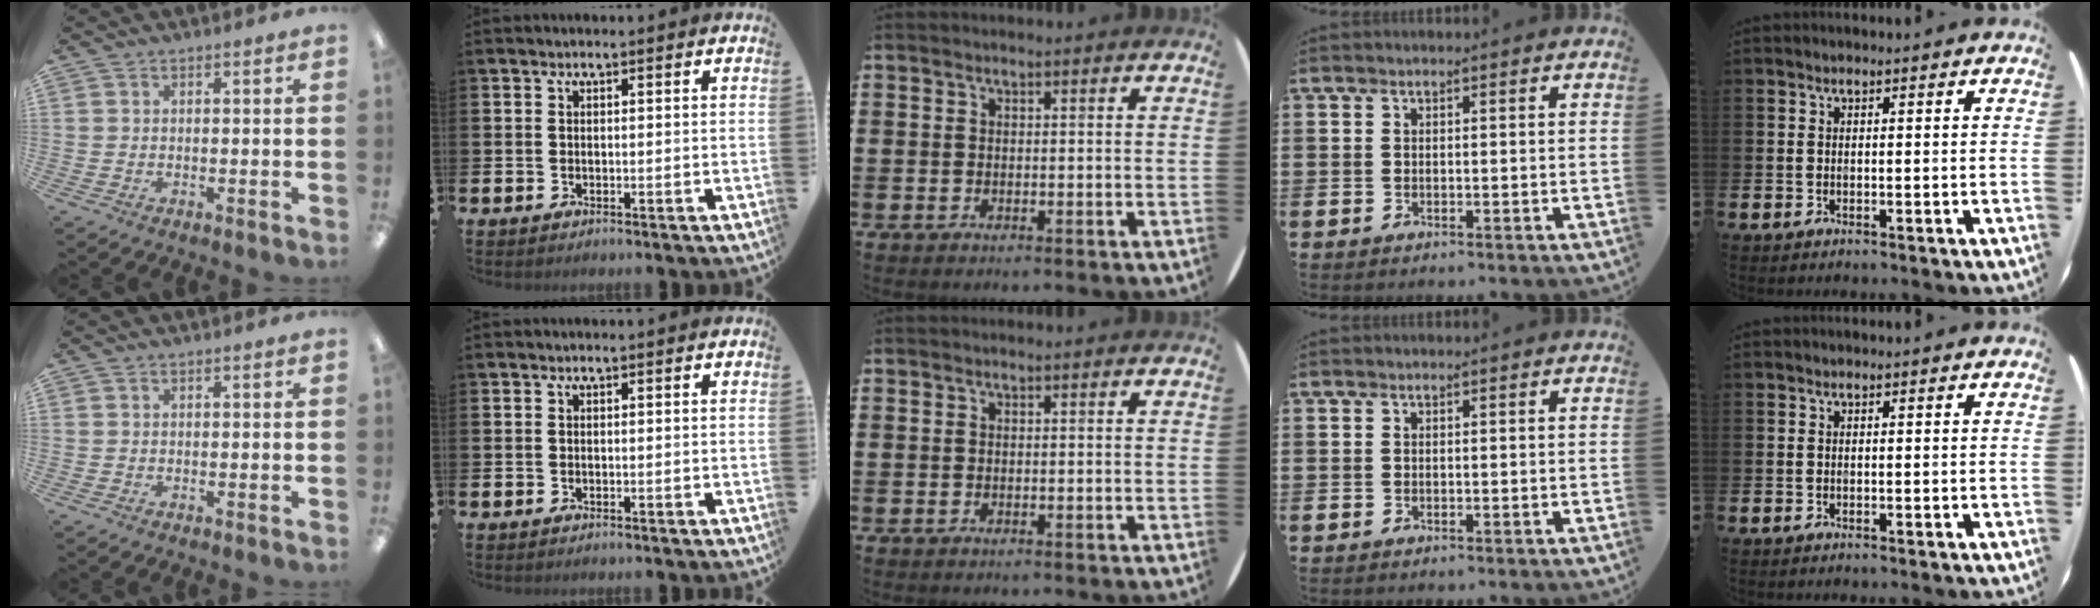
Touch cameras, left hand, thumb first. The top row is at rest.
{}